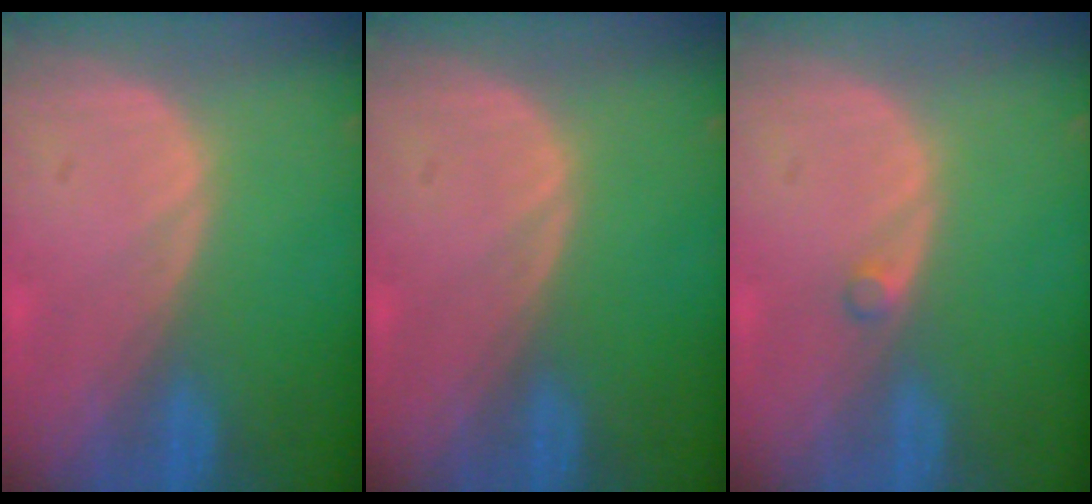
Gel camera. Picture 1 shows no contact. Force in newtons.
{"total": 0.0}
{"total": 0.9, "press": 0.9, "slide": 0.2}